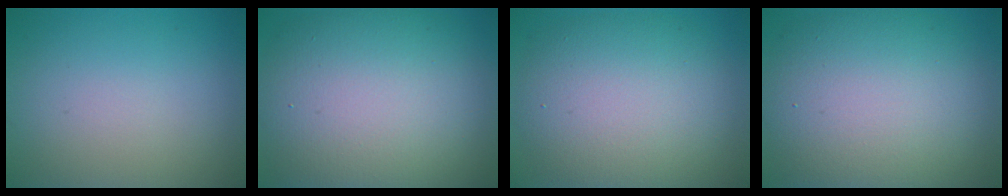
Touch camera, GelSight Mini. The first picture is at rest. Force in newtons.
{"total": 13.9, "press": 13.9, "slide": 0.6}
{"total": 9.7, "press": 9.7, "slide": 0.4}
{"total": 11.9, "press": 11.9, "slide": 0.7}